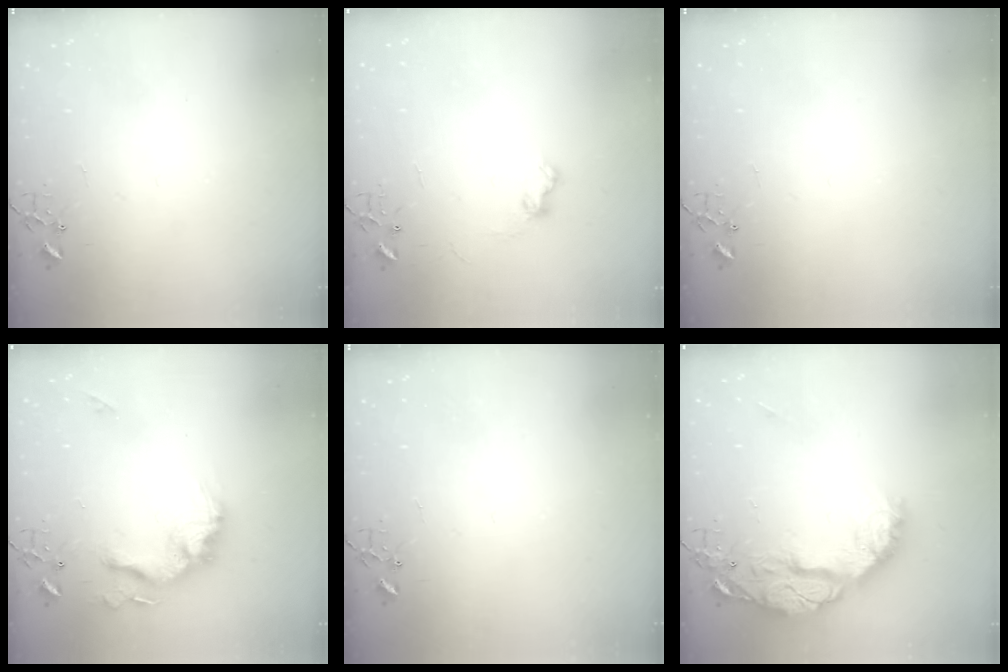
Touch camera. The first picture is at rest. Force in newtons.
{"total": 7.2, "press": 7.2, "slide": 0.7}
{"total": 0.0}
{"total": 18.3, "press": 18.2, "slide": 2.0}
{"total": 0.0}
{"total": 20.6, "press": 20.5, "slide": 1.5}